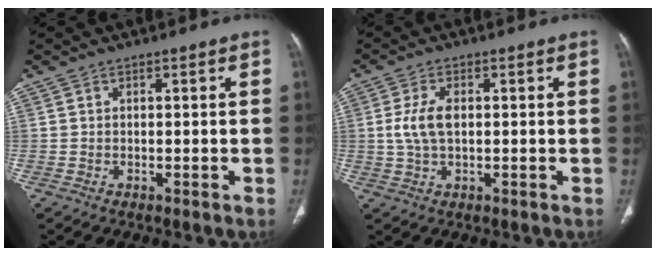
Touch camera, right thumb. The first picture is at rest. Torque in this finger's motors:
{"motor_torque": [0.39, 1.57, 0.93, -0.18, 0.05]}